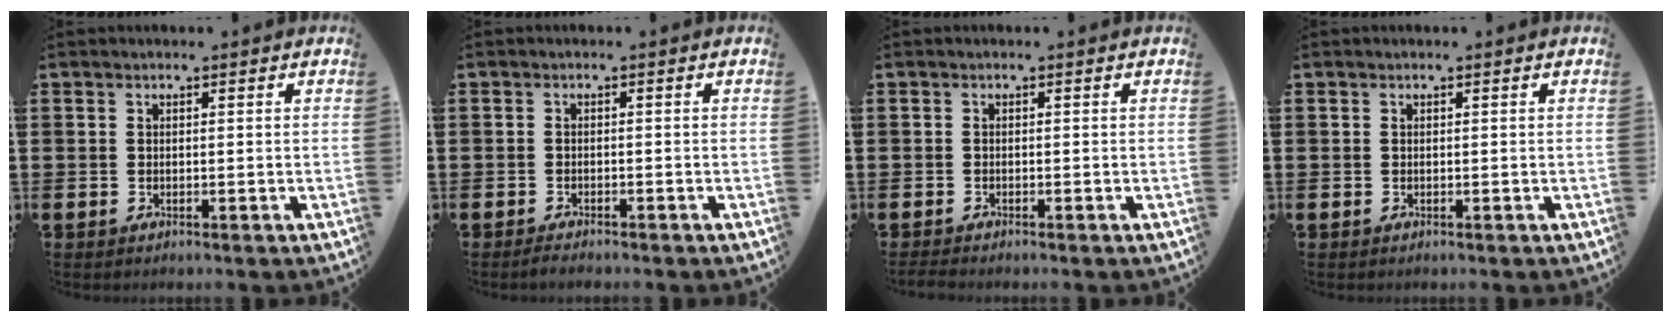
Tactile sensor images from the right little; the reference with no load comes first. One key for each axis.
{"total": 0.9, "fx": -0.9, "fy": 0.1, "fz": 0.3, "tx": -0.008, "ty": -0.002, "tz": -0.017}
{"total": 0.7, "fx": -0.6, "fy": 0.0, "fz": 0.3, "tx": -0.006, "ty": -0.002, "tz": -0.013}
{"total": 0.0}